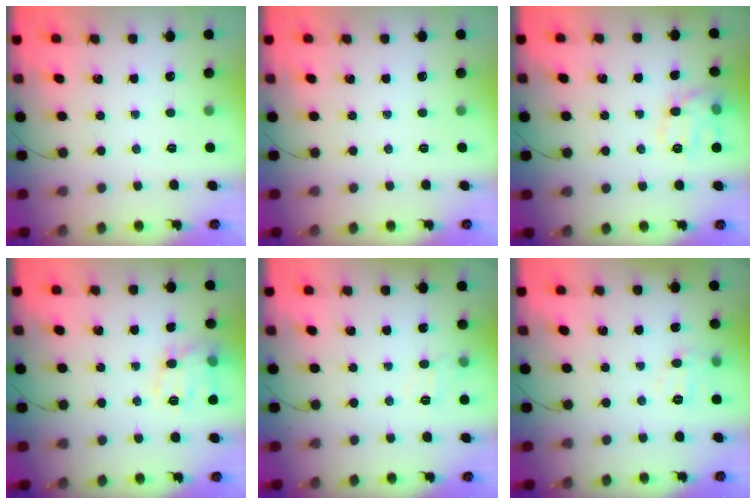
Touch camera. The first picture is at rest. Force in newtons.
{"total": 0.0}
{"total": 11.3, "press": 11.3, "slide": 0.3}
{"total": 11.8, "press": 11.8, "slide": 0.5}
{"total": 7.0, "press": 6.8, "slide": 1.5}
{"total": 6.5, "press": 6.4, "slide": 1.1}